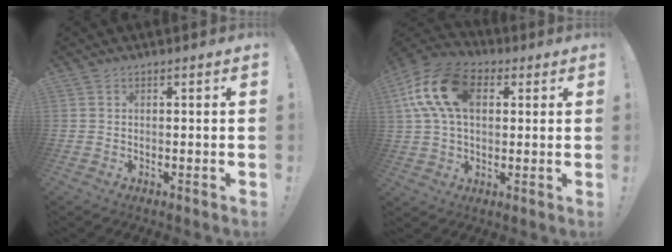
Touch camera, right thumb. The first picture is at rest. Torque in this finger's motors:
{"motor_torque": [0.39, 0.41, 0.96, -0.33, 0.24]}